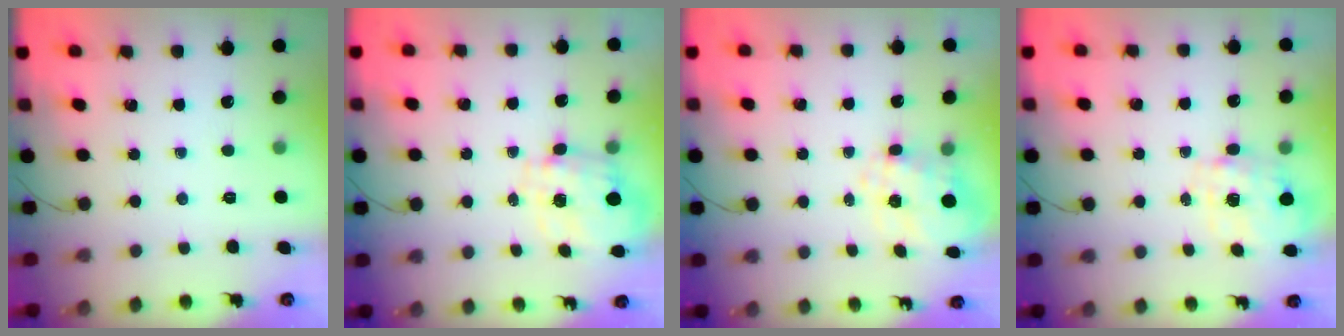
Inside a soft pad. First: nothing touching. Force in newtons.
{"total": 2.9, "press": 2.7, "slide": 1.1}
{"total": 8.2, "press": 8.2, "slide": 0.8}
{"total": 3.8, "press": 3.7, "slide": 0.9}